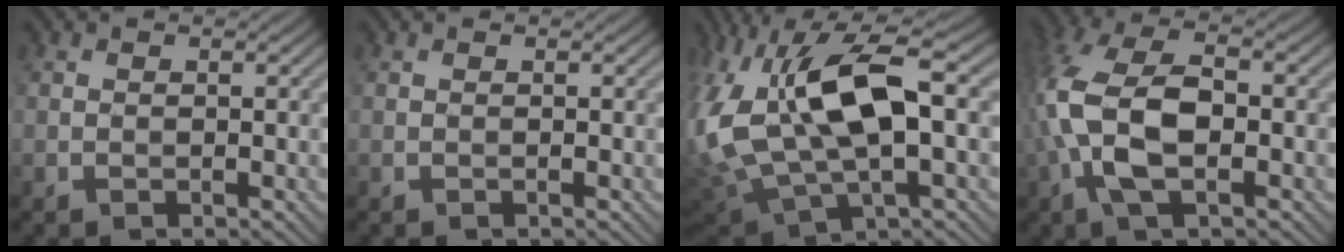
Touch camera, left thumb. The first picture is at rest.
{"total": 0.0}
{"total": 15.8, "force": [1.4, 8.2, 13.5], "torque": [-0.317, -0.006, 0.026]}
{"total": 10.9, "force": [-1.8, 5.4, 9.3], "torque": [-0.221, 0.008, -0.040]}